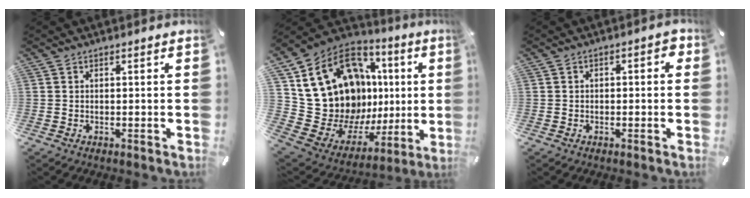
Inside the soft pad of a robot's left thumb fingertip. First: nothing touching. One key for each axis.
{"total": 22.9, "fx": 5.6, "fy": 18.1, "fz": 13.0, "tx": -0.206, "ty": -0.070, "tz": 0.158}
{"total": 2.1, "fx": -0.7, "fy": 1.2, "fz": 1.6, "tx": -0.028, "ty": 0.009, "tz": -0.015}